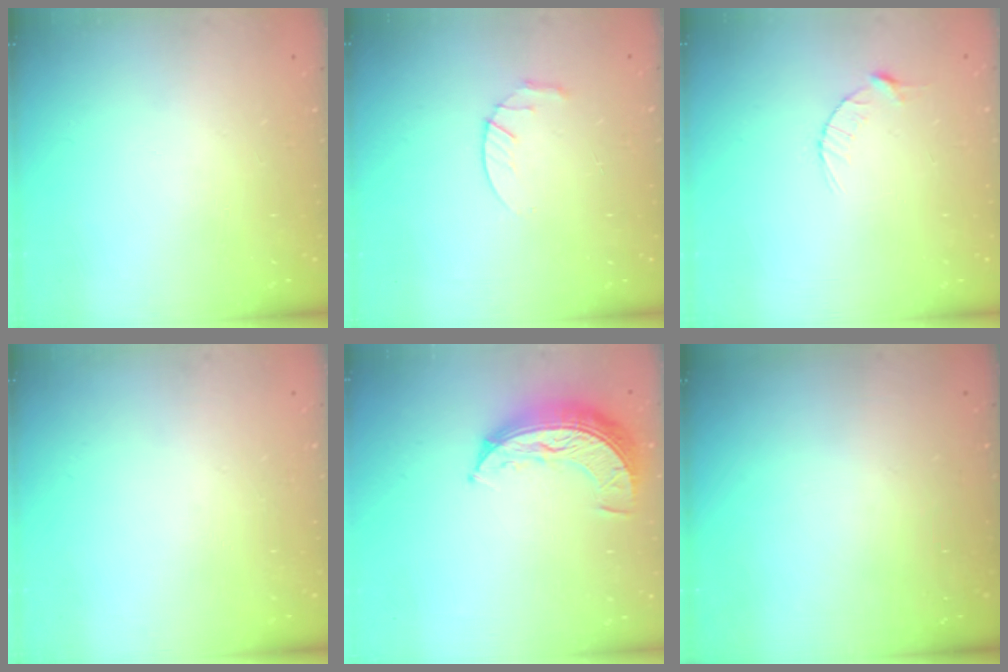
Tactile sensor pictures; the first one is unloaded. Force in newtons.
{"total": 3.0, "press": 2.9, "slide": 0.5}
{"total": 2.9, "press": 2.9, "slide": 0.4}
{"total": 0.0}
{"total": 9.5, "press": 9.5, "slide": 0.5}
{"total": 0.0}